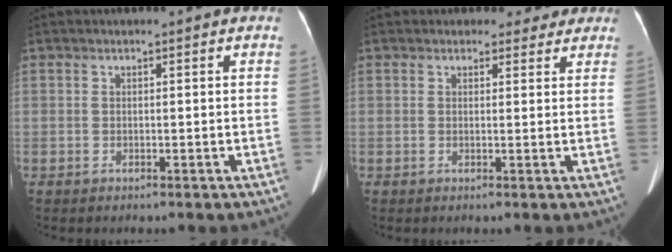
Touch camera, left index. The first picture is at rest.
{"total": 3.4, "force": [2.8, 1.9, 0.1], "torque": [0.011, 0.000, 0.022]}